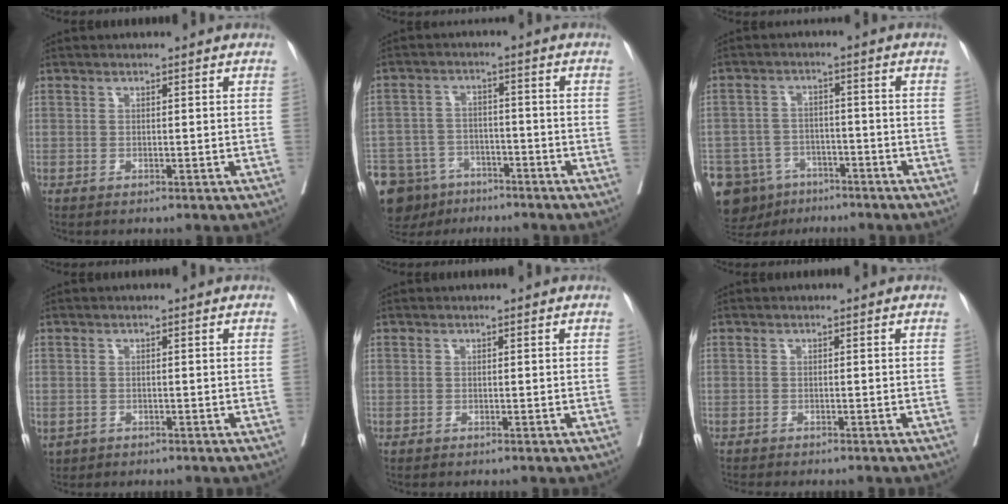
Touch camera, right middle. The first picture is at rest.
{"total": 13.1, "force": [-9.7, 7.9, 3.9], "torque": [-0.093, 0.005, -0.147]}
{"total": 13.6, "force": [-9.1, 9.1, 4.3], "torque": [-0.109, 0.007, -0.131]}
{"total": 3.0, "force": [-1.6, 2.3, 1.1], "torque": [-0.029, -0.003, -0.020]}
{"total": 0.0}
{"total": 3.7, "force": [-3.3, 0.6, 1.6], "torque": [-0.020, -0.006, -0.044]}